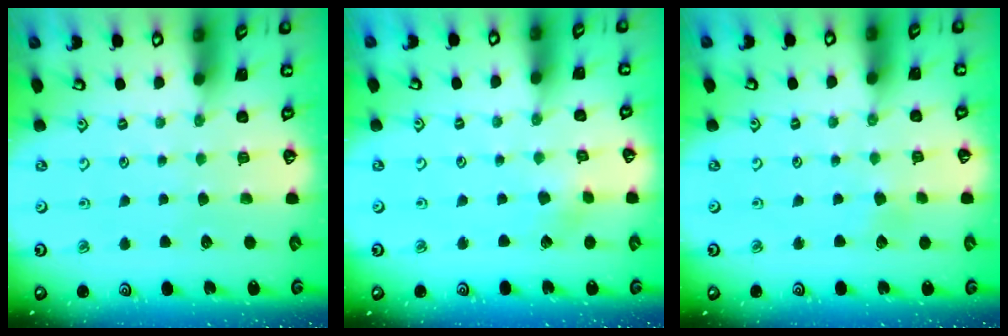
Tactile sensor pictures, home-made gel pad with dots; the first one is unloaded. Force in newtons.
{"total": 2.6, "press": 2.6, "slide": 0.2}
{"total": 2.8, "press": 2.8, "slide": 0.3}